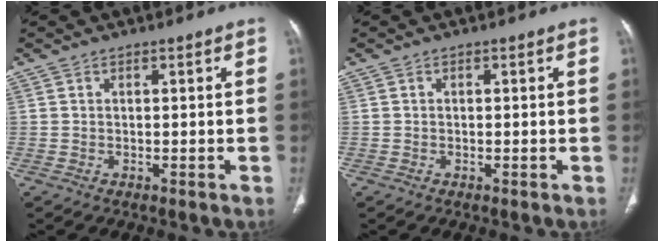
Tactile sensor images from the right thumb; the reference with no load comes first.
{"total": 0.0}